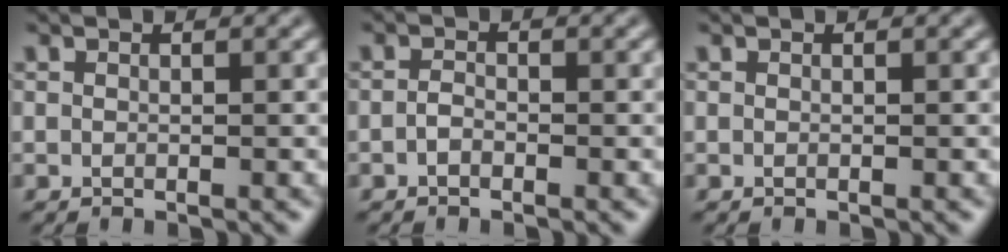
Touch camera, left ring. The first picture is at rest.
{"total": 1.0, "force": [-0.5, 0.6, 0.6], "torque": [-0.014, 0.001, -0.012]}
{"total": 0.0}